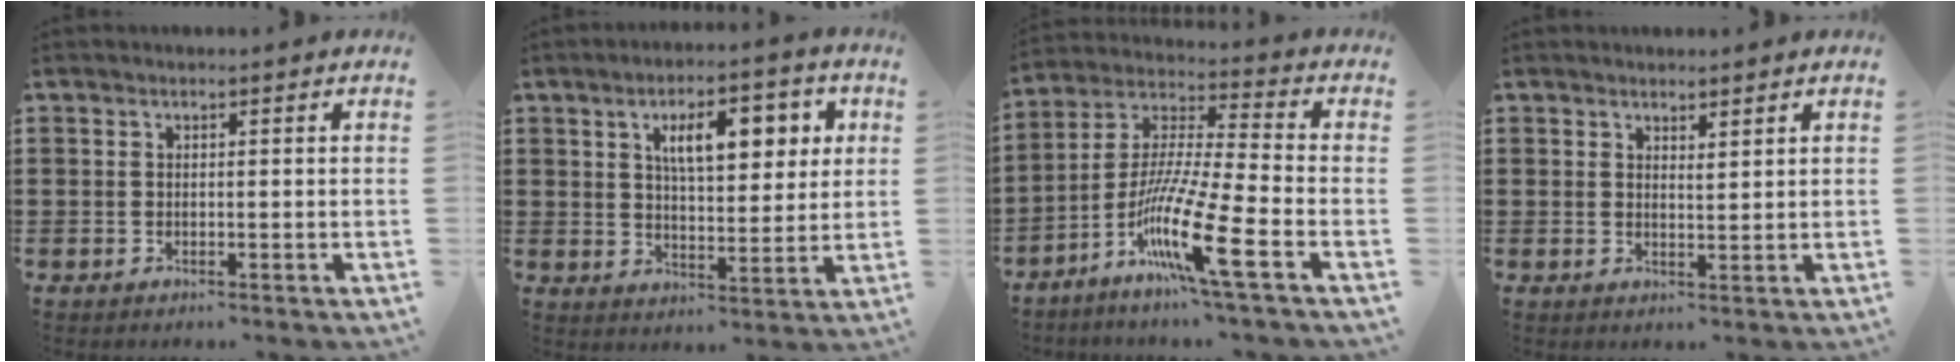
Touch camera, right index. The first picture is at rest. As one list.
[{"total": 9.2, "force": [3.7, 3.6, 7.7], "torque": [-0.125, 0.000, 0.056]}, {"total": 13.1, "force": [-6.7, 0.5, 11.2], "torque": [-0.242, -0.022, -0.138]}, {"total": 1.5, "force": [1.5, 0.2, 0.2], "torque": [-0.006, 0.002, 0.028]}]